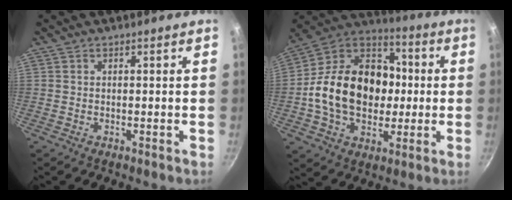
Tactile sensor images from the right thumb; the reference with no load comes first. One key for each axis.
{"total": 23.1, "fx": -0.8, "fy": 17.1, "fz": 15.6, "tx": -0.228, "ty": 0.041, "tz": -0.025}